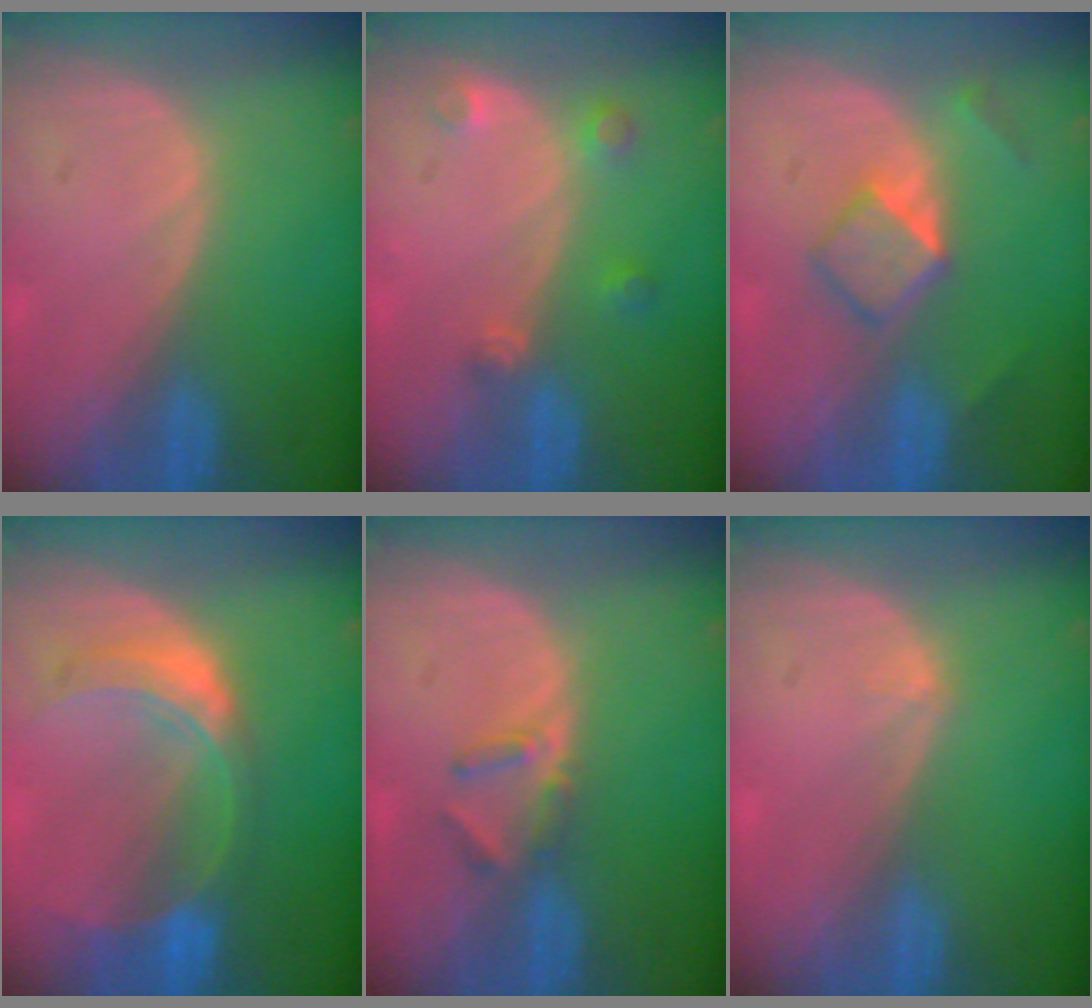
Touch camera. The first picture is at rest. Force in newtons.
{"total": 2.7, "press": 2.7, "slide": 0.3}
{"total": 5.4, "press": 4.6, "slide": 2.8}
{"total": 7.6, "press": 6.7, "slide": 3.6}
{"total": 2.9, "press": 2.6, "slide": 1.1}
{"total": 0.6, "press": 0.4, "slide": 0.5}